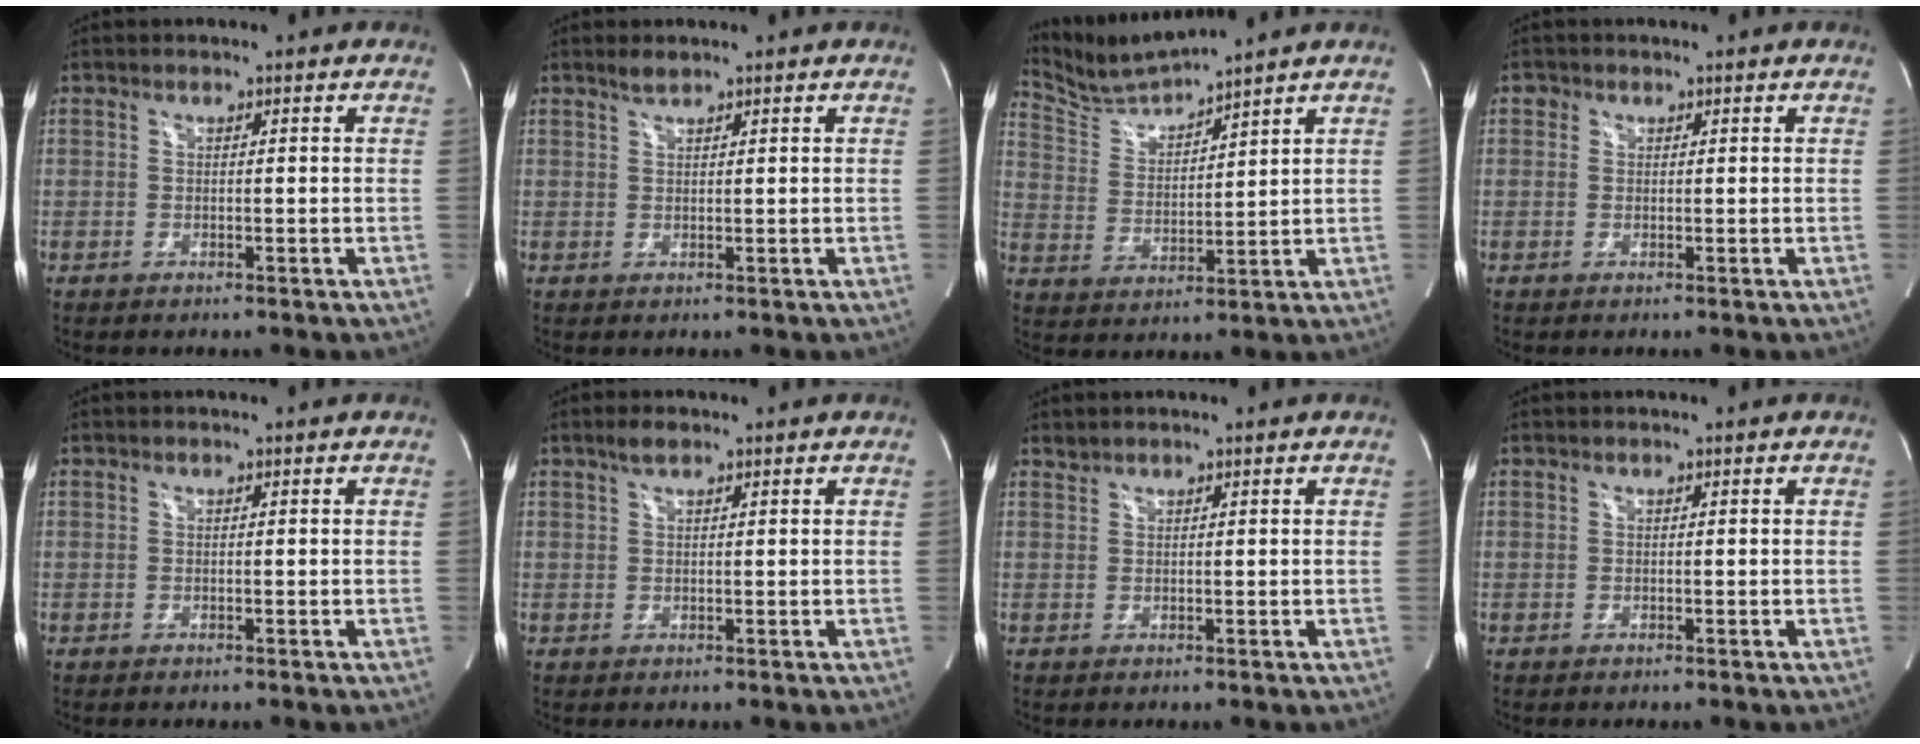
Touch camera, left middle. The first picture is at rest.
{"total": 1.3, "force": [1.2, 0.2, 0.5], "torque": [-0.016, 0.002, 0.026]}
{"total": 7.3, "force": [7.2, -1.3, 0.7], "torque": [-0.036, 0.001, 0.158]}
{"total": 1.1, "force": [0.5, 1.0, 0.1], "torque": [0.005, 0.002, 0.003]}
{"total": 0.0}
{"total": 1.9, "force": [1.4, 0.6, 1.1], "torque": [-0.027, 0.007, 0.027]}
{"total": 0.9, "force": [0.9, 0.0, -0.1], "torque": [-0.003, 0.004, 0.020]}
{"total": 0.0}